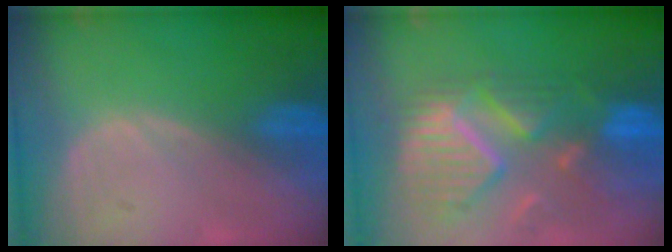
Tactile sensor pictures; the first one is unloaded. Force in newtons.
{"total": 12.0, "press": 10.5, "slide": 5.7}